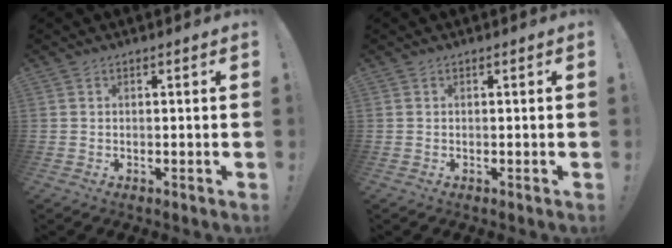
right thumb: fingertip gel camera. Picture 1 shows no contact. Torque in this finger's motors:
{"motor_torque": [-0.02, 0.01, 0.00, 0.00, 0.00]}